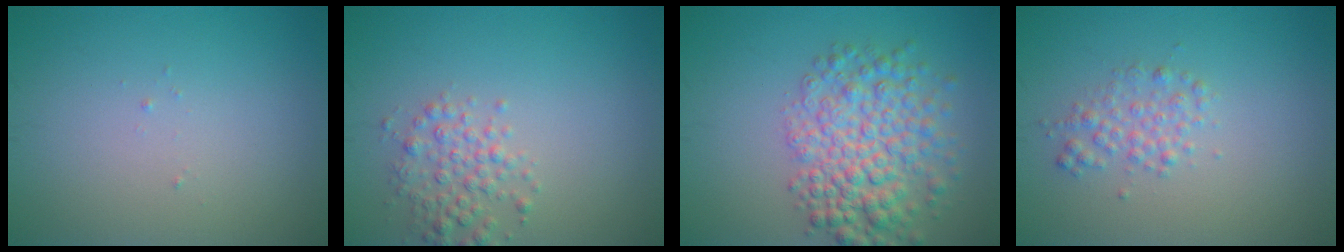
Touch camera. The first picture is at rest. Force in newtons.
{"total": 2.7, "press": 2.7, "slide": 0.1}
{"total": 6.5, "press": 6.5, "slide": 0.2}
{"total": 2.0, "press": 2.0, "slide": 0.0}